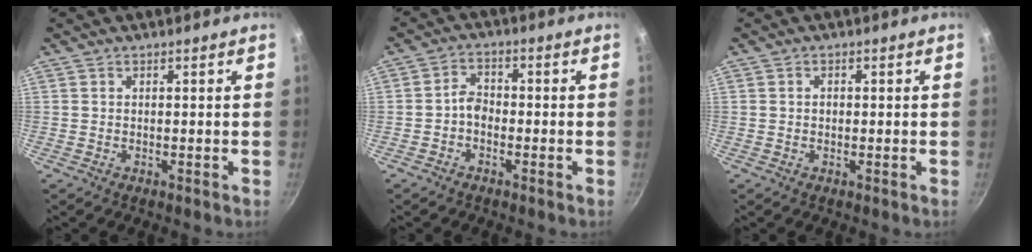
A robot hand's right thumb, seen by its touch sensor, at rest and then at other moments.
{"total": 3.4, "force": [-1.4, 2.4, 2.0], "torque": [-0.025, 0.023, -0.032]}
{"total": 0.9, "force": [0.0, 0.8, 0.5], "torque": [-0.007, 0.005, 0.000]}